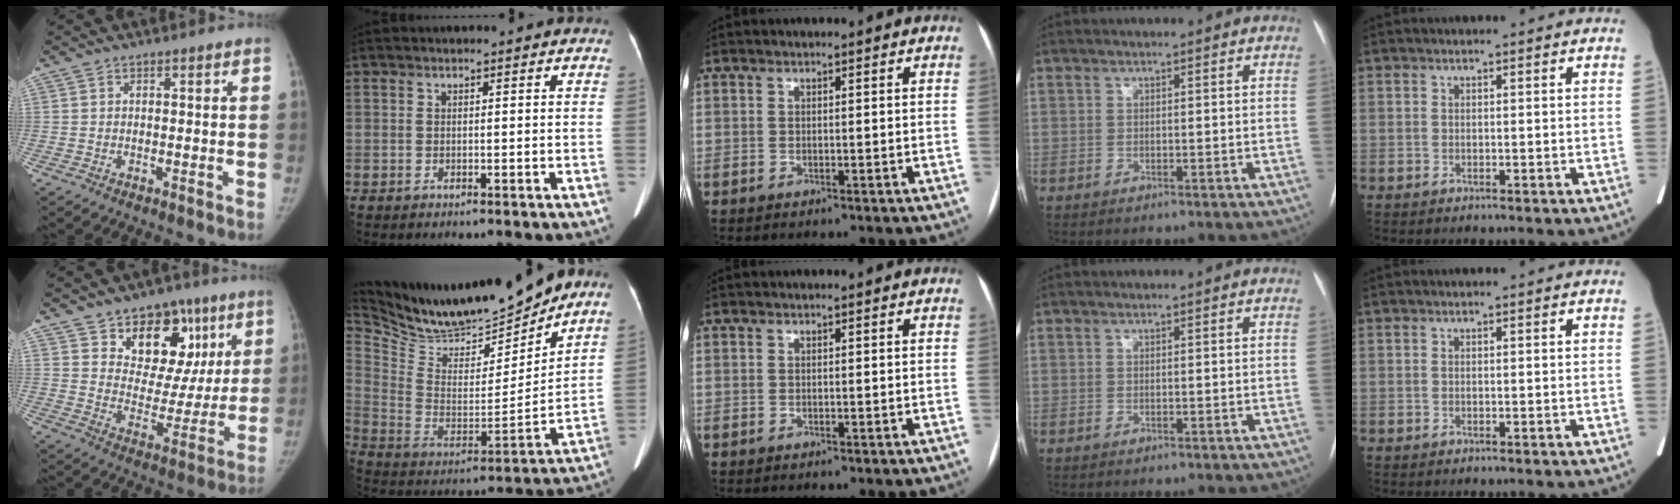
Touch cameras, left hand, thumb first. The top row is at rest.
{"thumb": {"total": 17.1, "force": [8.7, 11.6, 9.0], "torque": [-0.057, -0.030, 0.133]}, "index": {"total": 19.4, "force": [17.9, 3.4, 6.6], "torque": [-0.137, -0.021, 0.310]}}